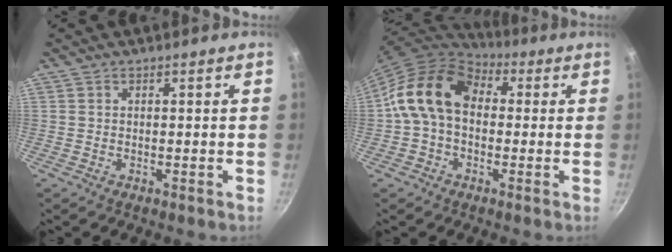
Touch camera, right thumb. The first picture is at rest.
{"total": 14.4, "force": [1.1, 10.3, 10.0], "torque": [-0.157, 0.035, -0.002]}